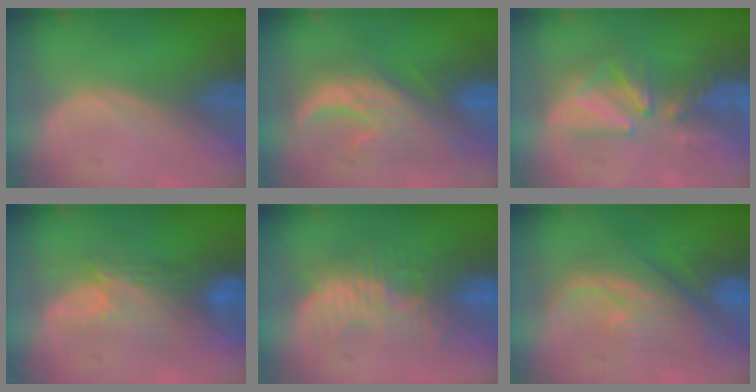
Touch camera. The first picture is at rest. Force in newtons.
{"total": 9.5, "press": 9.4, "slide": 1.2}
{"total": 7.9, "press": 7.8, "slide": 1.3}
{"total": 9.6, "press": 8.1, "slide": 5.1}
{"total": 9.6, "press": 9.3, "slide": 2.2}
{"total": 9.0, "press": 8.7, "slide": 2.0}